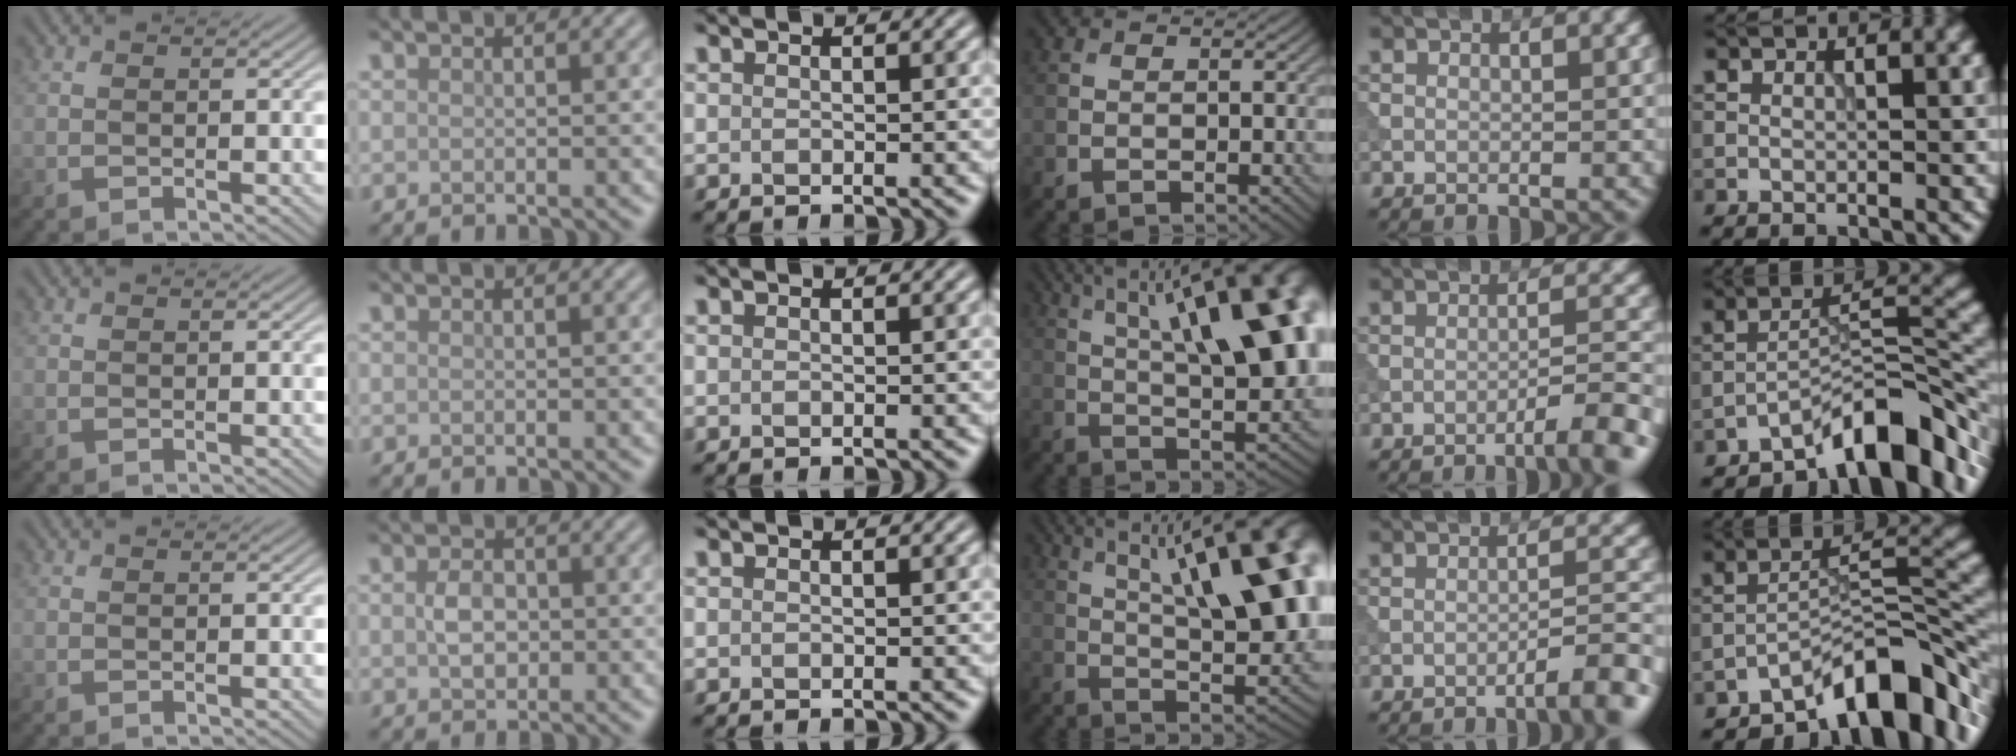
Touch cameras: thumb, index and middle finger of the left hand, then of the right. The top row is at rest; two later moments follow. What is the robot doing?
{"motion": "dispense", "object": "syringe"}